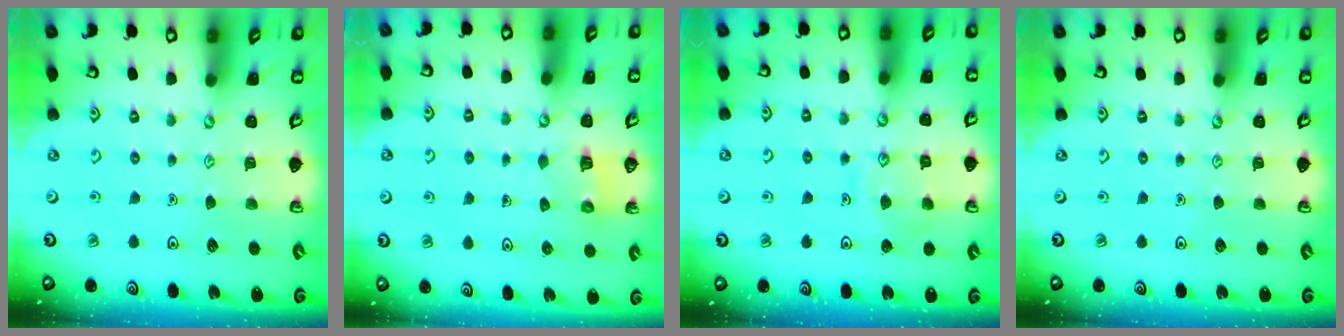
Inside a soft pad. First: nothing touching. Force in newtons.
{"total": 2.5, "press": 2.5, "slide": 0.1}
{"total": 8.8, "press": 8.7, "slide": 0.8}
{"total": 0.0}